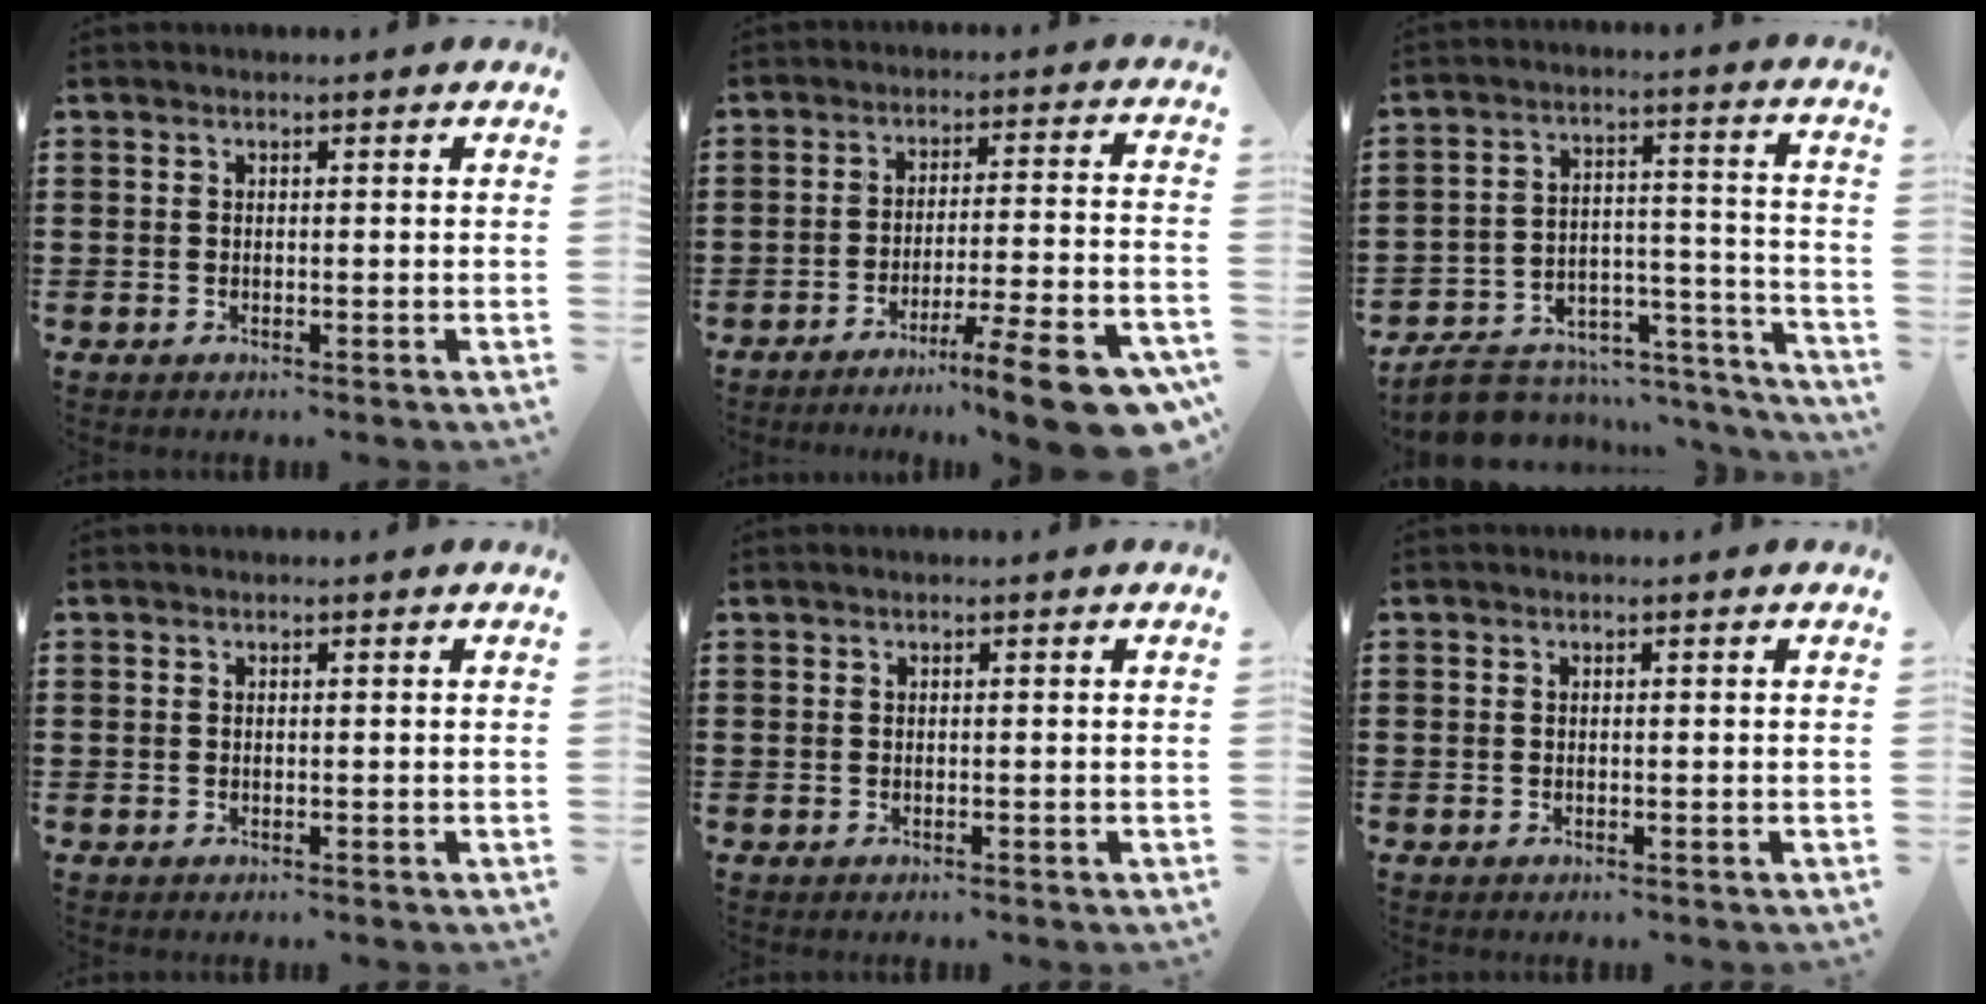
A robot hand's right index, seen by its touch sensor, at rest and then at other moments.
{"total": 11.5, "force": [-8.1, 0.1, 8.1], "torque": [-0.116, 0.014, -0.144]}
{"total": 6.4, "force": [-5.4, 3.2, 1.3], "torque": [-0.028, 0.009, -0.099]}
{"total": 0.0}
{"total": 0.0}
{"total": 0.0}